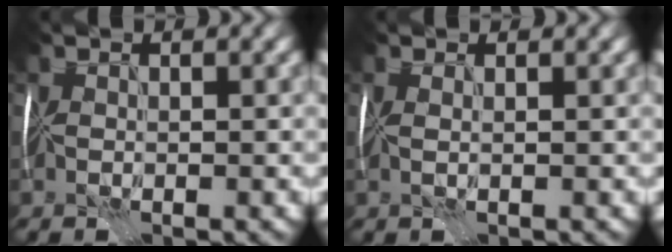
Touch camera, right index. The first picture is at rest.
{"total": 1.4, "force": [0.9, 0.6, 0.8], "torque": [-0.010, 0.014, 0.004]}